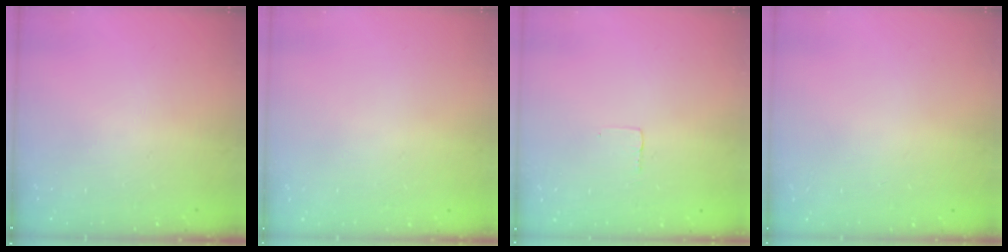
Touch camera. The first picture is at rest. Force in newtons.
{"total": 0.0}
{"total": 1.9, "press": 1.9, "slide": 0.1}
{"total": 0.0}